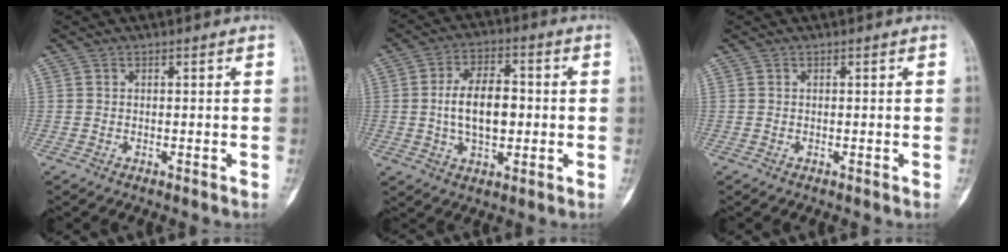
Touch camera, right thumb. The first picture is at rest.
{"total": 11.0, "force": [-0.3, 6.2, 9.0], "torque": [-0.143, 0.012, -0.005]}
{"total": 0.0}